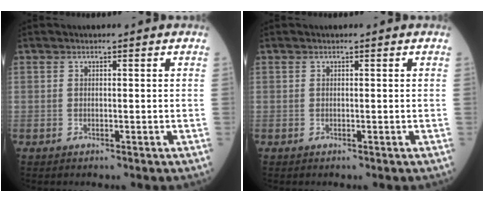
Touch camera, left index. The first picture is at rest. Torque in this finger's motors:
{"motor_torque": [-0.09, 0.09, -0.01, 0.00]}